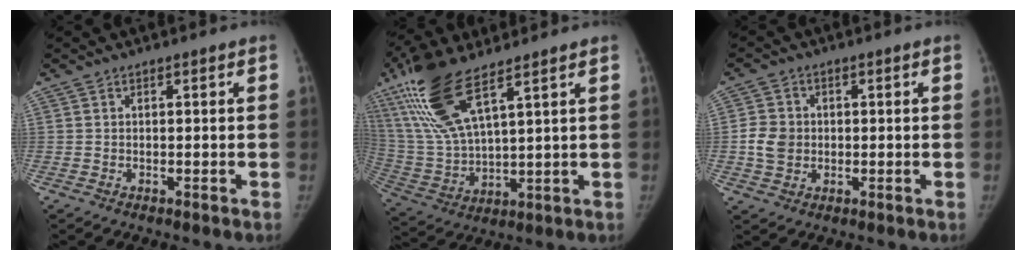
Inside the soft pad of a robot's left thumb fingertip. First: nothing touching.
{"total": 17.0, "force": [9.8, 5.5, 12.8], "torque": [-0.279, -0.030, 0.204]}
{"total": 5.2, "force": [-0.3, 4.6, 2.4], "torque": [-0.028, 0.000, -0.006]}